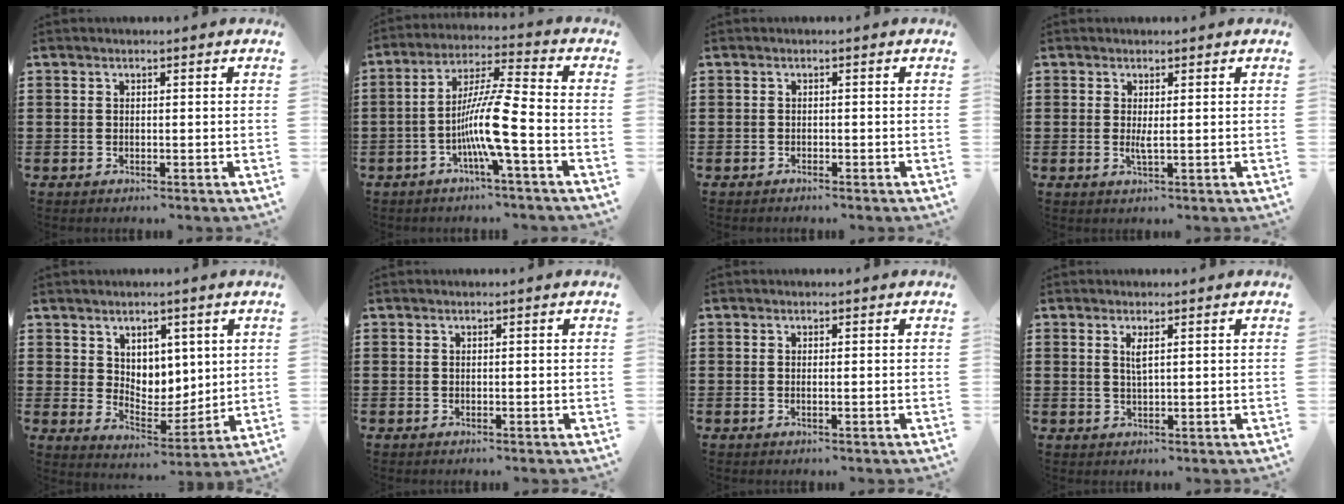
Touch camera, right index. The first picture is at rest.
{"total": 10.0, "force": [-3.5, 0.3, 9.4], "torque": [-0.195, -0.010, -0.074]}
{"total": 0.6, "force": [-0.6, 0.0, 0.1], "torque": [-0.004, -0.002, -0.013]}
{"total": 1.6, "force": [0.1, 0.1, 1.6], "torque": [-0.031, -0.006, 0.003]}
{"total": 5.2, "force": [3.6, 3.6, 0.8], "torque": [-0.031, -0.016, 0.066]}
{"total": 0.0}
{"total": 0.6, "force": [-0.1, -0.1, 0.5], "torque": [-0.010, -0.003, -0.002]}
{"total": 1.8, "force": [0.7, 0.3, 1.7], "torque": [-0.035, 0.001, 0.012]}